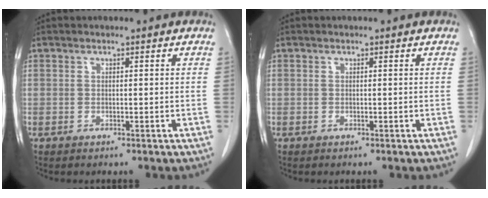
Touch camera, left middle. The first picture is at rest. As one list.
[{"total": 0.0}]